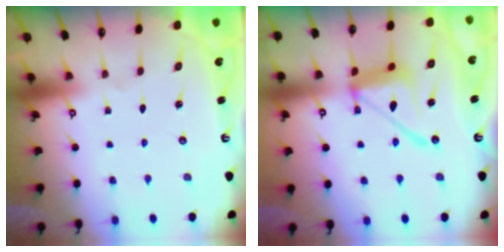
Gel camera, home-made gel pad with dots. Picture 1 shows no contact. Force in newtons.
{"total": 14.2, "press": 14.1, "slide": 1.3}